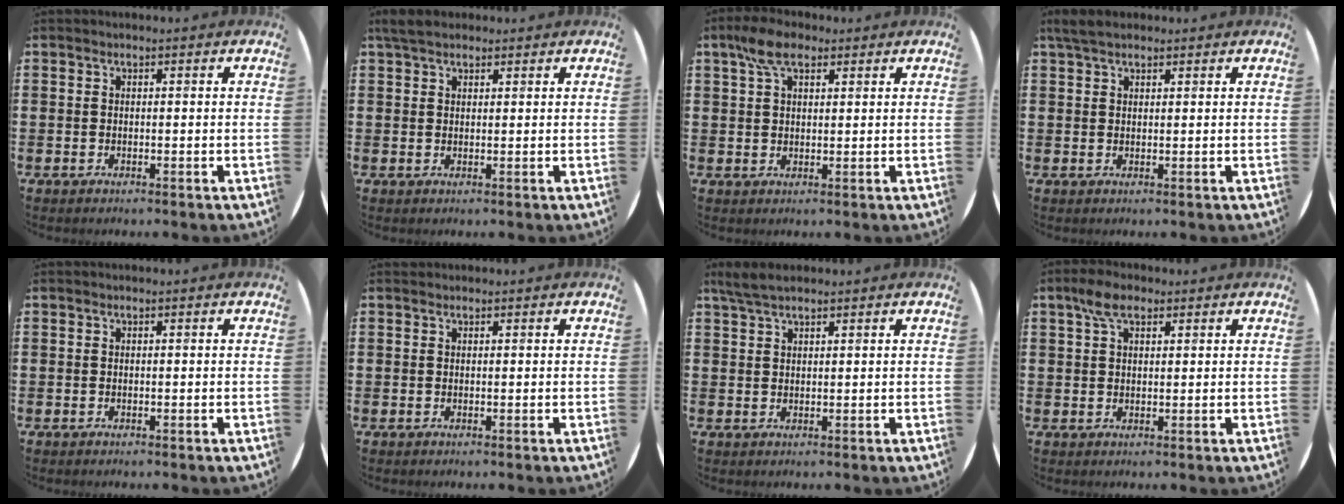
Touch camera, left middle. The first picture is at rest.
{"total": 2.7, "force": [2.2, 1.0, 1.2], "torque": [-0.029, 0.008, 0.042]}
{"total": 5.5, "force": [3.4, 2.7, 3.3], "torque": [-0.065, 0.009, 0.061]}
{"total": 2.7, "force": [2.1, 0.9, 1.4], "torque": [-0.033, 0.008, 0.039]}
{"total": 0.0}
{"total": 0.0}
{"total": 3.3, "force": [2.6, 0.8, 1.9], "torque": [-0.041, 0.006, 0.049]}
{"total": 4.3, "force": [2.7, 2.1, 2.6], "torque": [-0.048, 0.006, 0.047]}